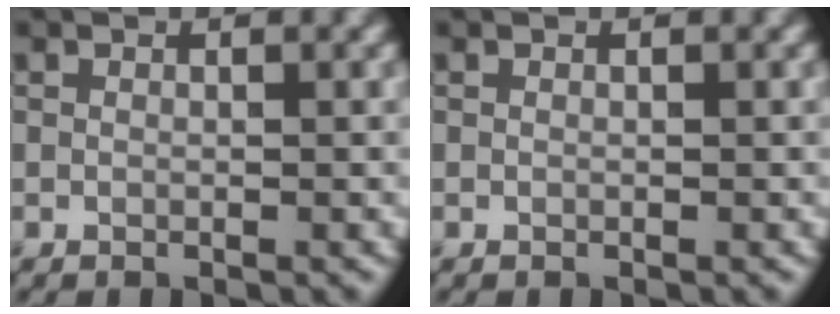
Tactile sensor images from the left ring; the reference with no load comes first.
{"total": 0.0}